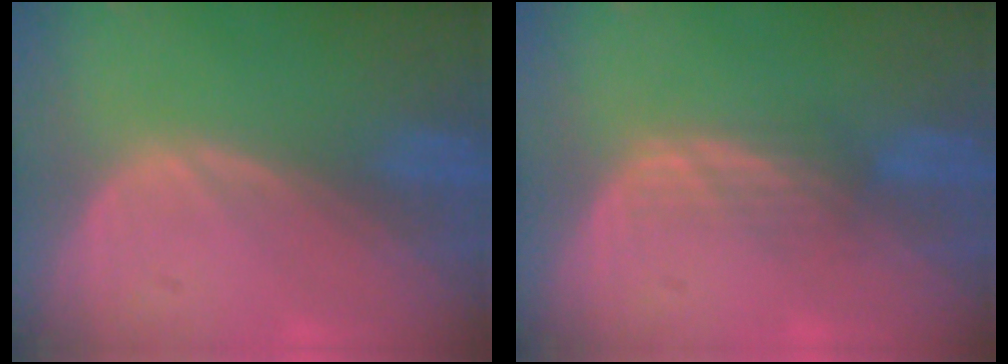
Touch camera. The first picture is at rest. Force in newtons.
{"total": 2.8, "press": 2.5, "slide": 1.2}